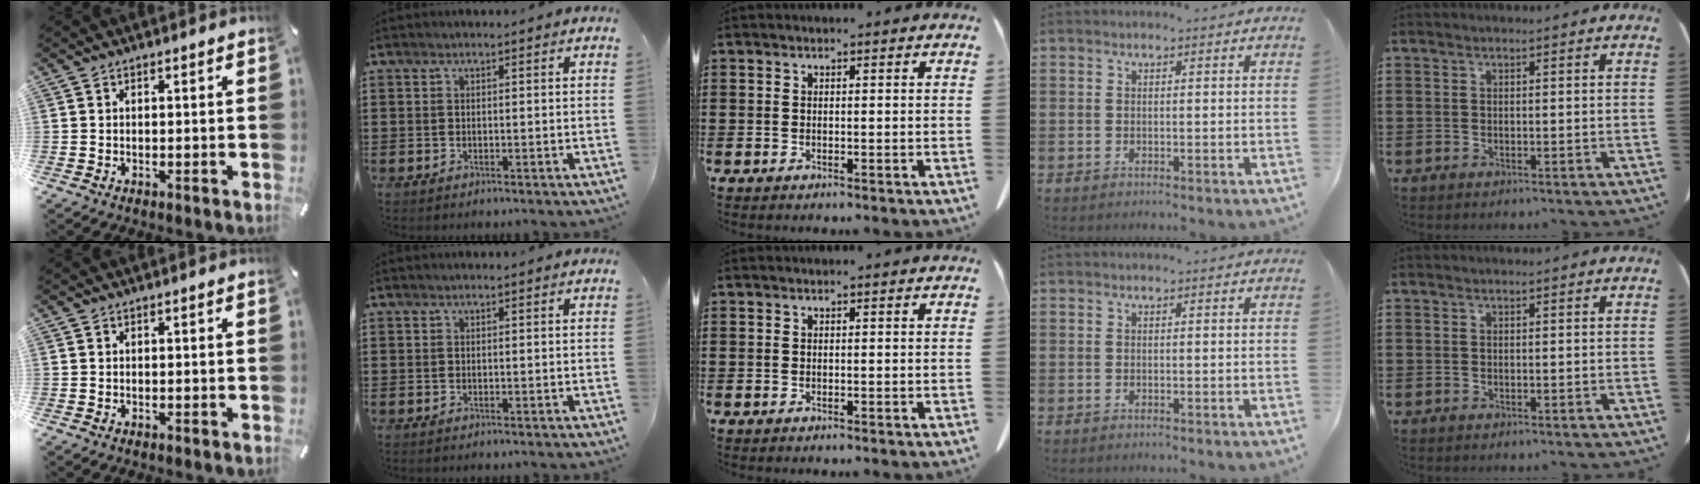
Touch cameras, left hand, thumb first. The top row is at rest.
{}